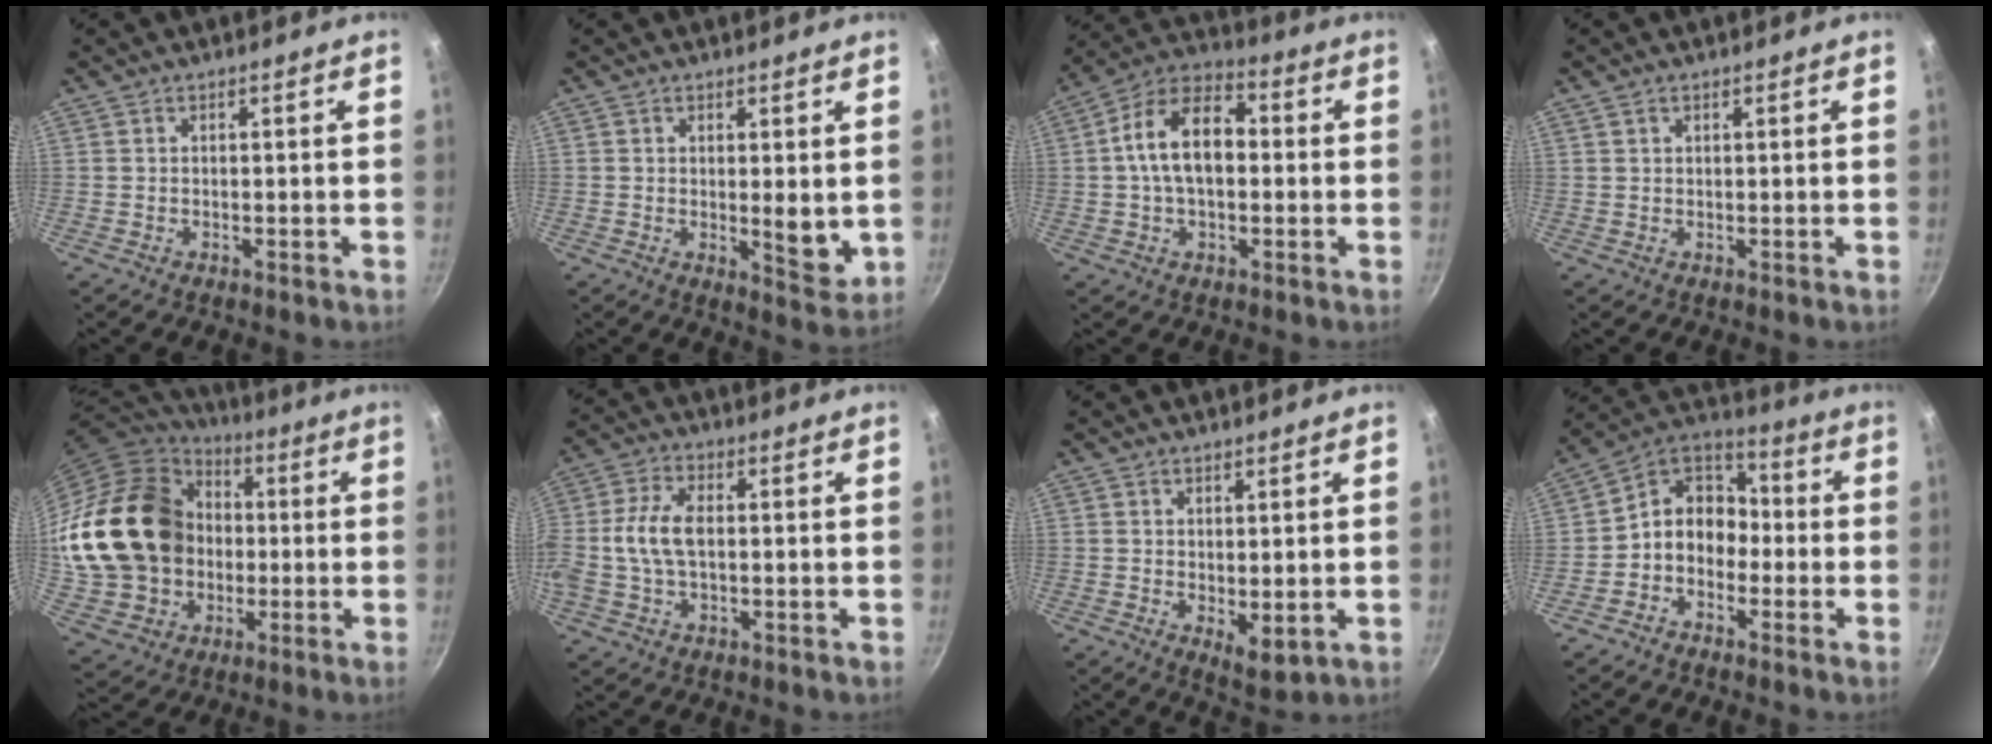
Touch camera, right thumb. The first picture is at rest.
{"total": 5.5, "force": [0.5, 2.3, 5.0], "torque": [-0.071, -0.024, 0.008]}
{"total": 13.6, "force": [0.6, 8.5, 10.6], "torque": [-0.158, 0.035, -0.006]}
{"total": 1.1, "force": [0.7, 0.7, 0.5], "torque": [-0.007, 0.000, 0.011]}
{"total": 24.5, "force": [1.7, 20.2, 13.8], "torque": [-0.238, 0.033, 0.051]}
{"total": 9.0, "force": [-0.1, 5.3, 7.3], "torque": [-0.148, 0.019, -0.013]}
{"total": 4.6, "force": [0.7, 2.3, 4.0], "torque": [-0.054, -0.022, 0.015]}
{"total": 9.6, "force": [-2.5, 7.8, 5.1], "torque": [-0.044, 0.050, -0.071]}